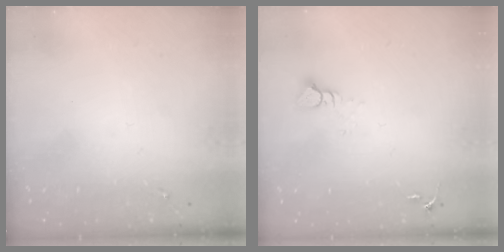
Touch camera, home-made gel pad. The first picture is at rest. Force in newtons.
{"total": 3.6, "press": 3.6, "slide": 0.2}